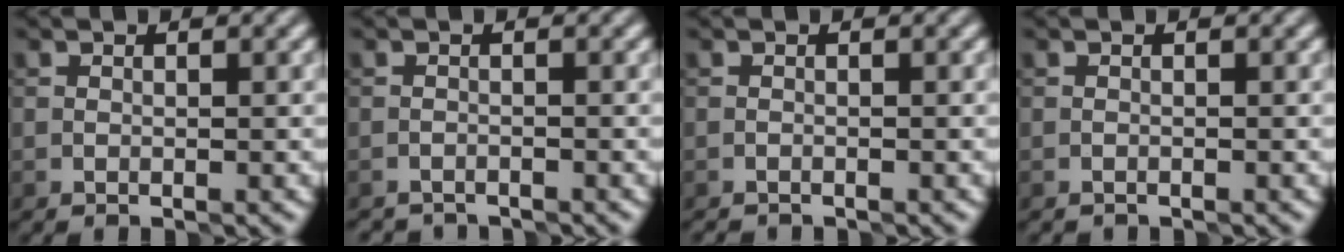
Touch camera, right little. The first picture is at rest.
{"total": 2.0, "force": [-2.0, 0.1, -0.2], "torque": [0.006, -0.005, -0.031]}
{"total": 1.1, "force": [-1.1, 0.0, 0.0], "torque": [0.002, -0.002, -0.019]}
{"total": 0.6, "force": [-0.6, 0.0, -0.1], "torque": [0.003, -0.001, -0.010]}